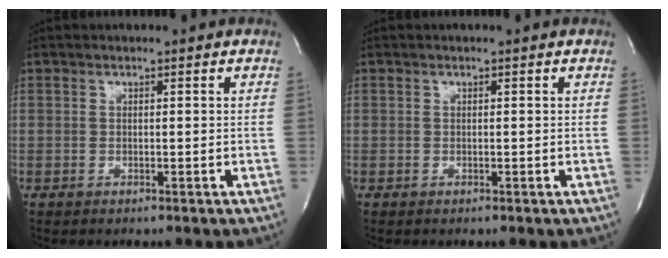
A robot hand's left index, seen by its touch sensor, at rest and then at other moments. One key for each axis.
{"total": 0.0}